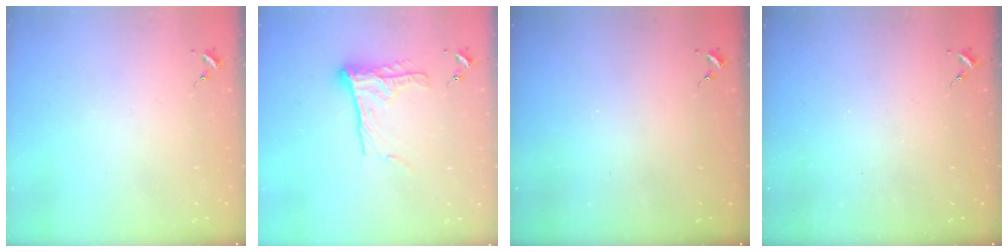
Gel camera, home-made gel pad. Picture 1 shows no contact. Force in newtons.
{"total": 13.0, "press": 13.0, "slide": 1.2}
{"total": 0.0}
{"total": 0.0}